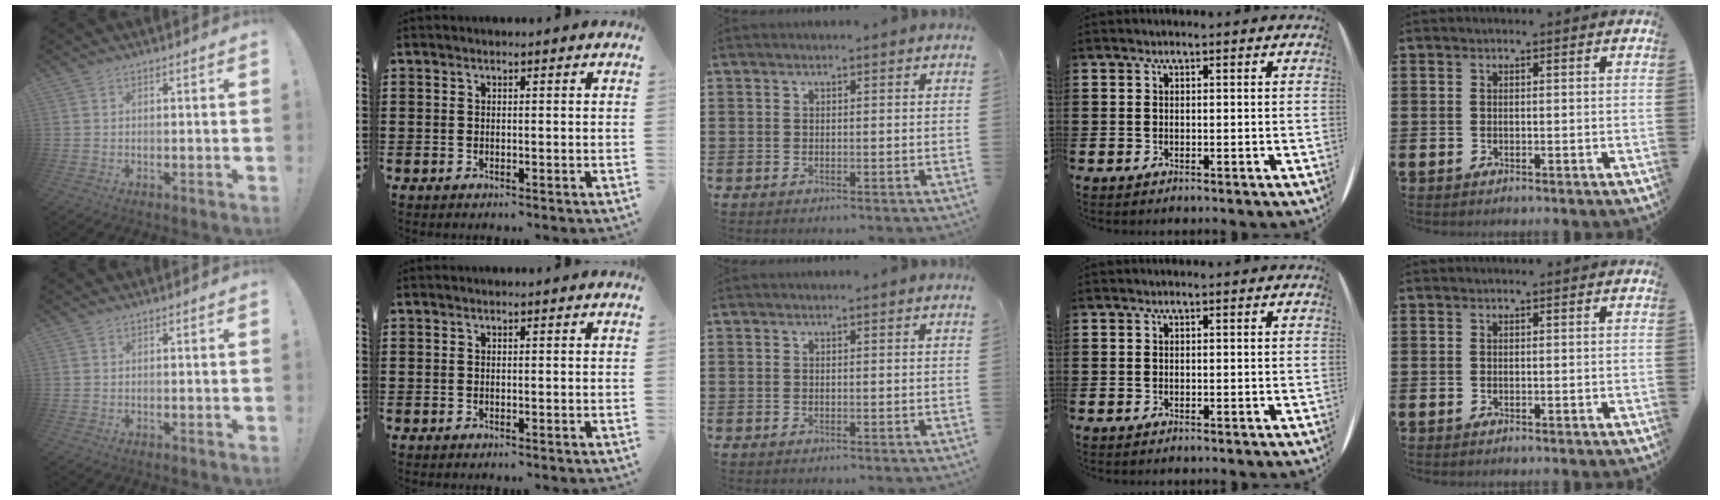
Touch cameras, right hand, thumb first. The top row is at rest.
{}